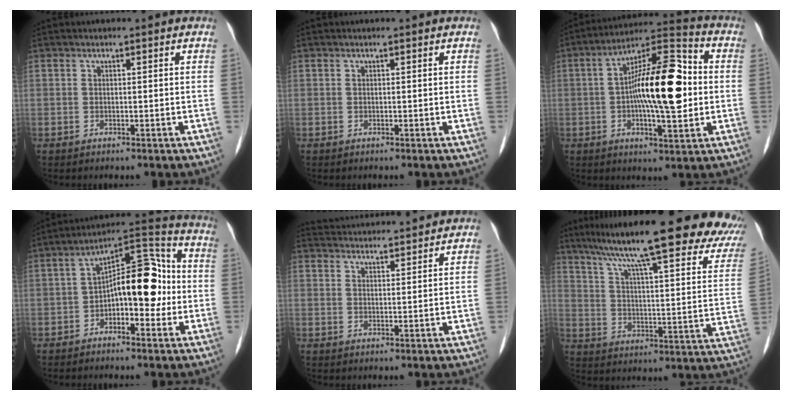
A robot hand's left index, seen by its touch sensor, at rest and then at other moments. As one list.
[{"total": 0.0}, {"total": 15.9, "force": [0.0, 4.4, 15.2], "torque": [-0.258, 0.027, -0.004]}, {"total": 11.5, "force": [-1.3, 5.1, 10.2], "torque": [-0.162, 0.044, -0.022]}, {"total": 10.5, "force": [10.3, 0.5, 2.0], "torque": [-0.036, 0.026, 0.144]}, {"total": 30.2, "force": [23.5, 4.3, 18.4], "torque": [-0.250, -0.009, 0.307]}]